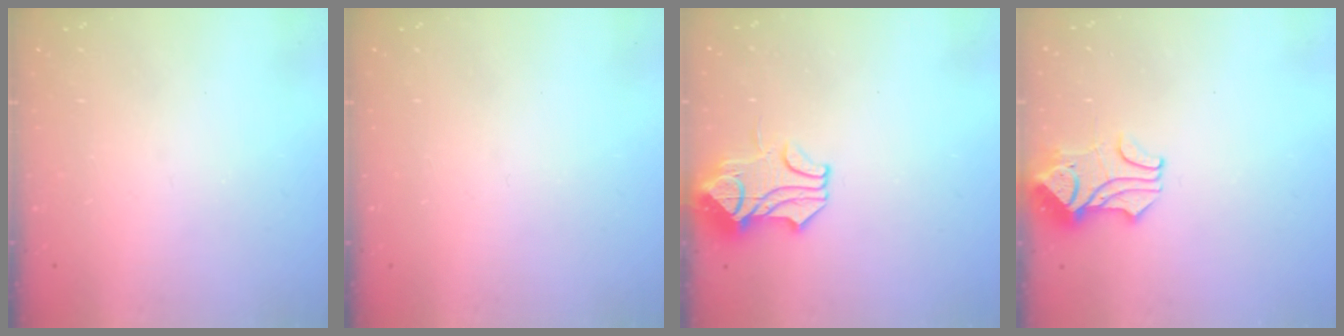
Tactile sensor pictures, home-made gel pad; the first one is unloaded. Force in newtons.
{"total": 0.0}
{"total": 1.4, "press": 0.3, "slide": 1.3}
{"total": 1.6, "press": 1.2, "slide": 1.0}